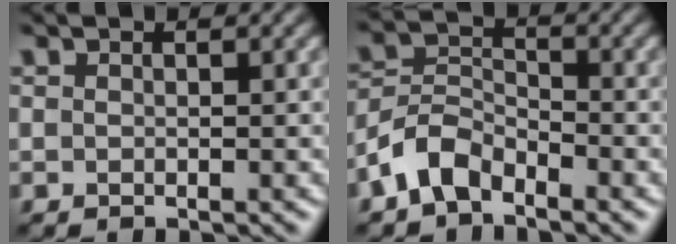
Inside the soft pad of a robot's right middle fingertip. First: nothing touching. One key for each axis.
{"total": 3.9, "fx": -2.8, "fy": 2.1, "fz": 1.8, "tx": -0.036, "ty": 0.009, "tz": -0.067}